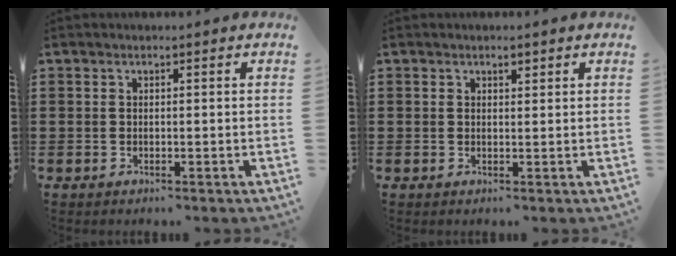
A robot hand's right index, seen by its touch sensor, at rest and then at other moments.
{"total": 1.1, "force": [0.7, 0.7, 0.5], "torque": [-0.004, -0.001, 0.011]}